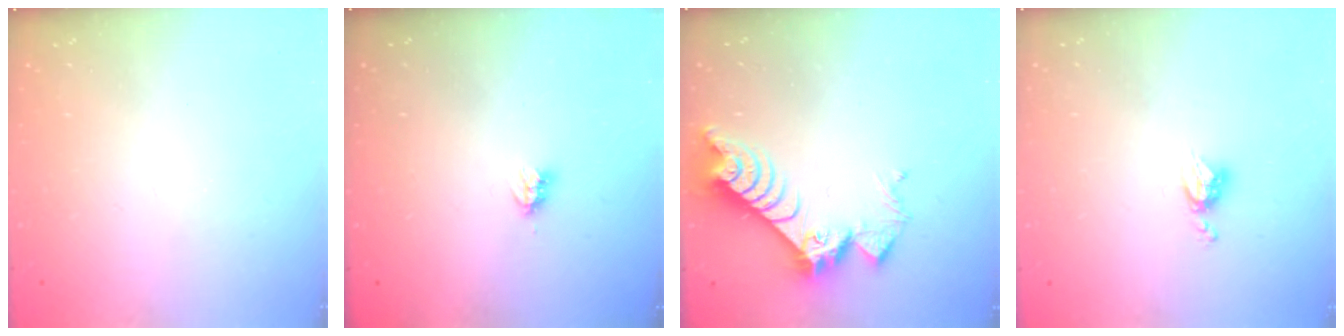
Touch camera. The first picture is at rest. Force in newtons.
{"total": 3.6, "press": 3.6, "slide": 0.1}
{"total": 9.8, "press": 9.7, "slide": 0.9}
{"total": 4.7, "press": 4.7, "slide": 0.5}